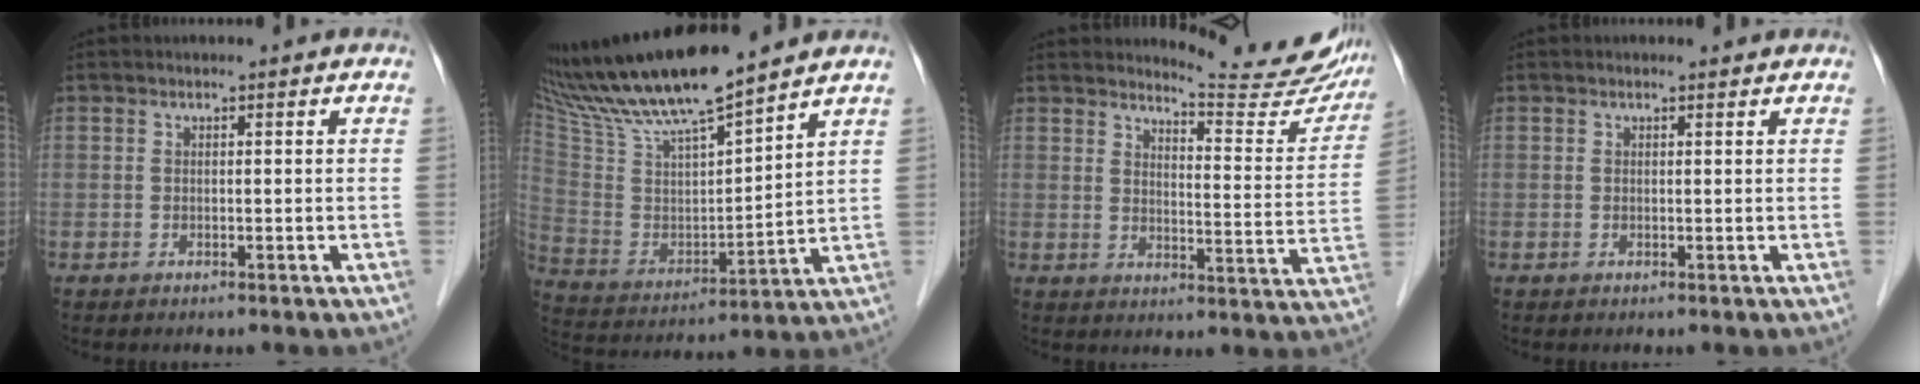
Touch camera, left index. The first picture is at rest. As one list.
[{"total": 18.0, "force": [15.8, 0.5, 8.7], "torque": [-0.167, 0.001, 0.299]}, {"total": 14.4, "force": [14.0, 1.1, 2.9], "torque": [-0.030, -0.083, 0.154]}, {"total": 0.7, "force": [0.7, 0.1, 0.1], "torque": [-0.012, 0.003, 0.009]}]